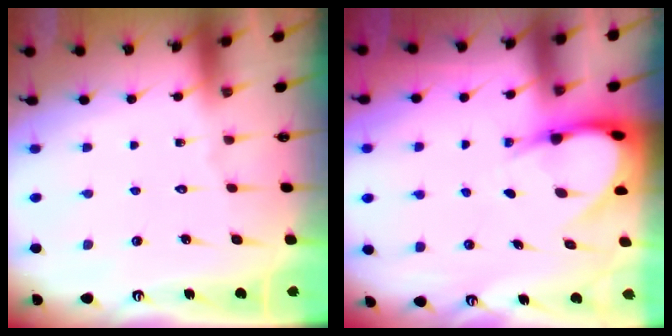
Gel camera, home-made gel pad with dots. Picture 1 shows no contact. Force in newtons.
{"total": 6.3, "press": 6.3, "slide": 0.5}